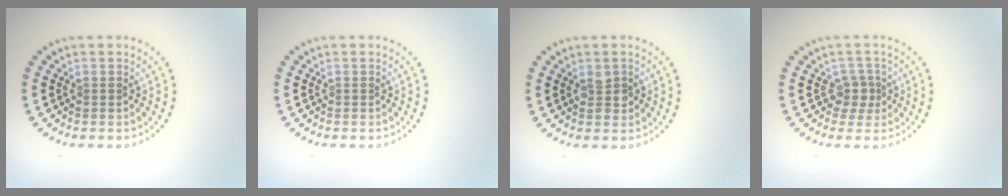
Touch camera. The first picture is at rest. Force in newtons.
{"total": 0.0}
{"total": 1.4, "press": 1.4, "slide": 0.1}
{"total": 1.9, "press": 1.5, "slide": 1.2}